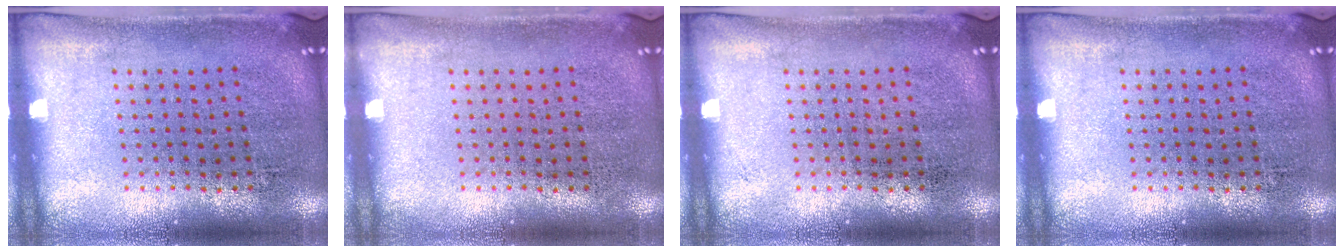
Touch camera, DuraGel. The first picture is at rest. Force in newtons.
{"total": 0.0}
{"total": 0.0}
{"total": 0.0}